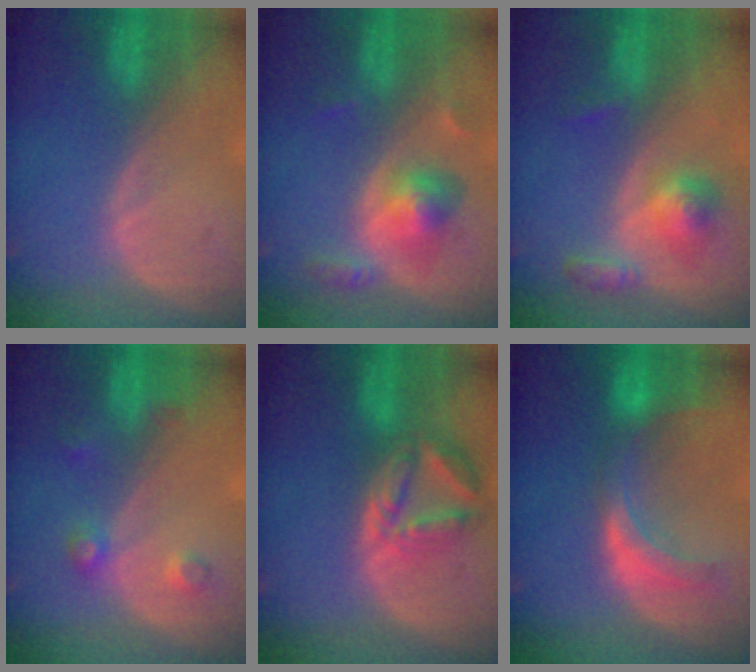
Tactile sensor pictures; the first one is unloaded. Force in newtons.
{"total": 5.9, "press": 5.5, "slide": 2.1}
{"total": 5.6, "press": 5.1, "slide": 2.3}
{"total": 3.5, "press": 3.4, "slide": 1.0}
{"total": 8.0, "press": 7.0, "slide": 3.8}
{"total": 7.4, "press": 6.8, "slide": 2.8}